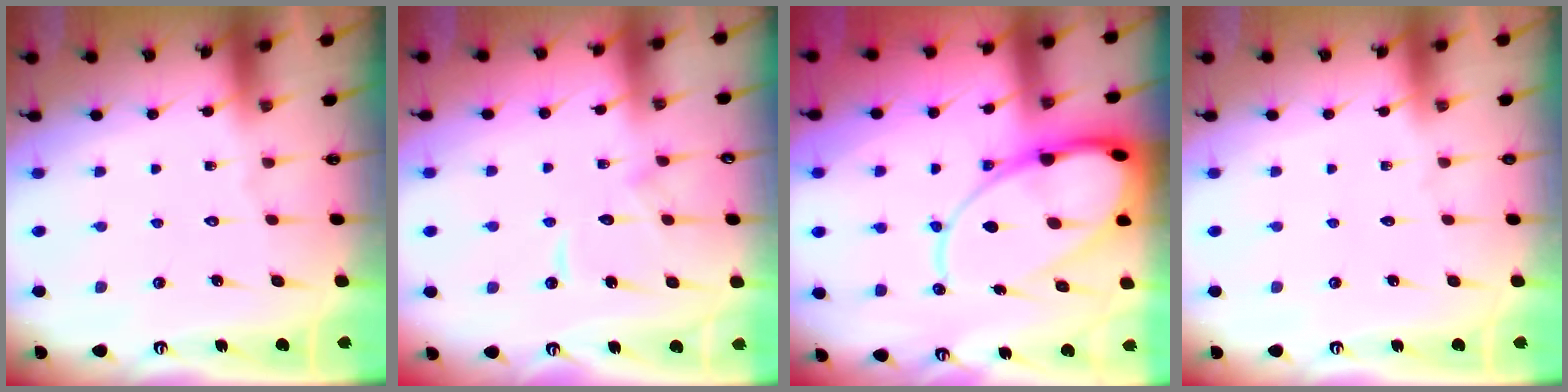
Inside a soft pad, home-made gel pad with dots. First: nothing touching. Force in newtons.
{"total": 7.8, "press": 7.8, "slide": 0.8}
{"total": 19.3, "press": 19.2, "slide": 2.0}
{"total": 0.0}